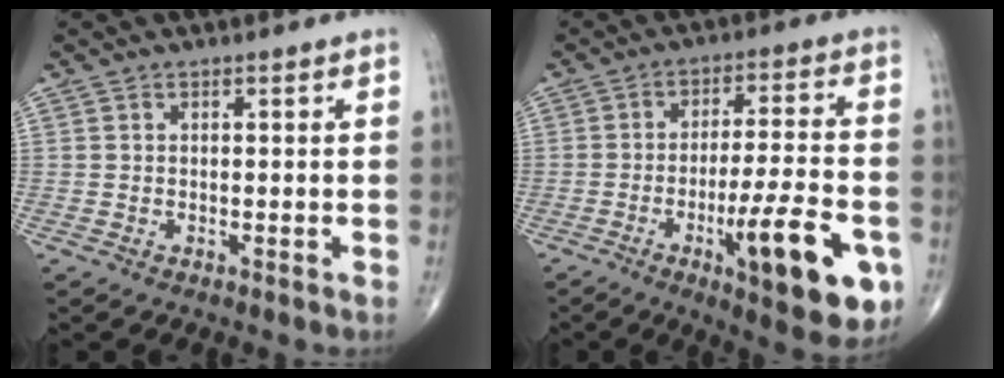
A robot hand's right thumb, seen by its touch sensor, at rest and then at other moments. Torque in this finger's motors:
{"motor_torque": [0.17, 0.16, 0.15, -0.02, 0.13]}